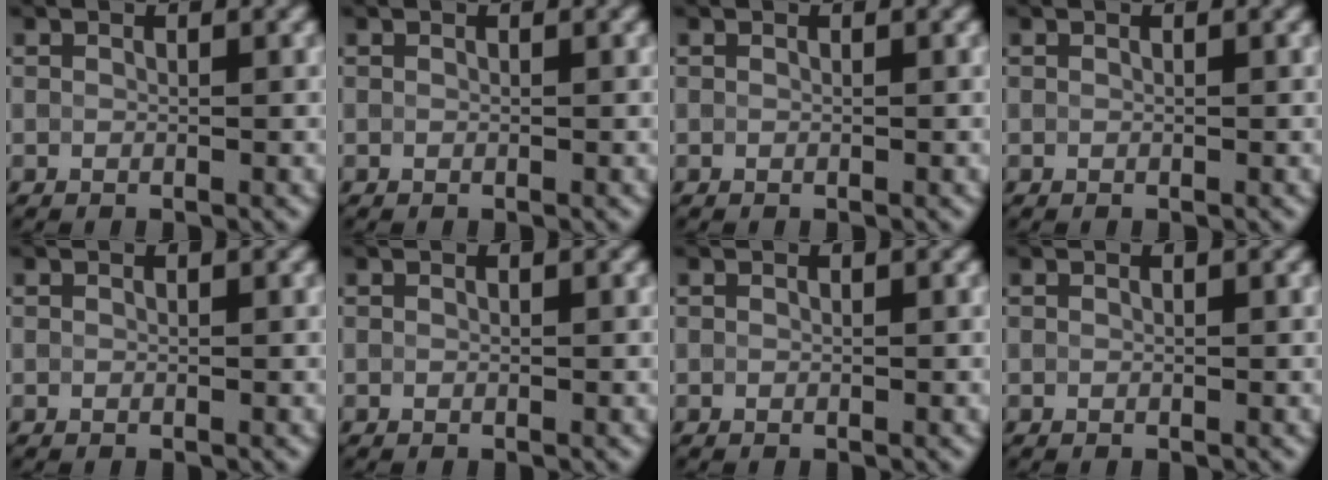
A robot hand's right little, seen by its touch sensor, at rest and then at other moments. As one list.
[{"total": 0.0}, {"total": 0.0}, {"total": 0.0}, {"total": 0.0}, {"total": 0.0}, {"total": 0.0}, {"total": 0.0}]